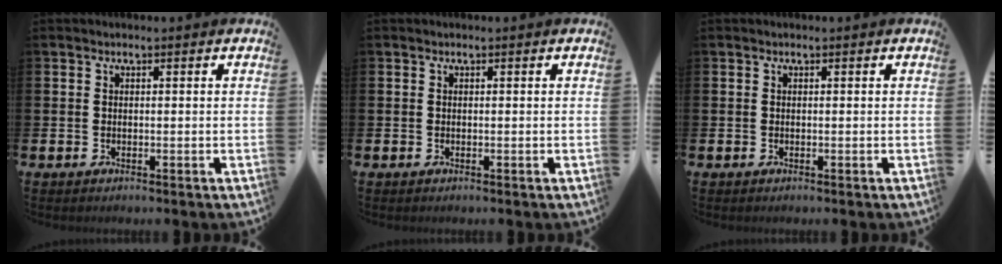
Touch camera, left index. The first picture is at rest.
{"total": 0.0}
{"total": 0.0}